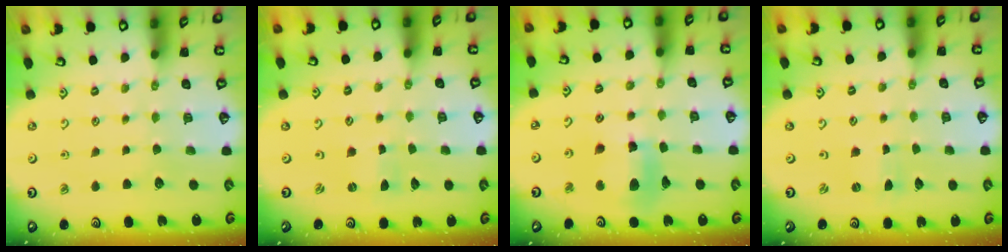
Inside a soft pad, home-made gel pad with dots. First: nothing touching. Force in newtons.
{"total": 0.0}
{"total": 12.1, "press": 12.0, "slide": 1.4}
{"total": 0.0}